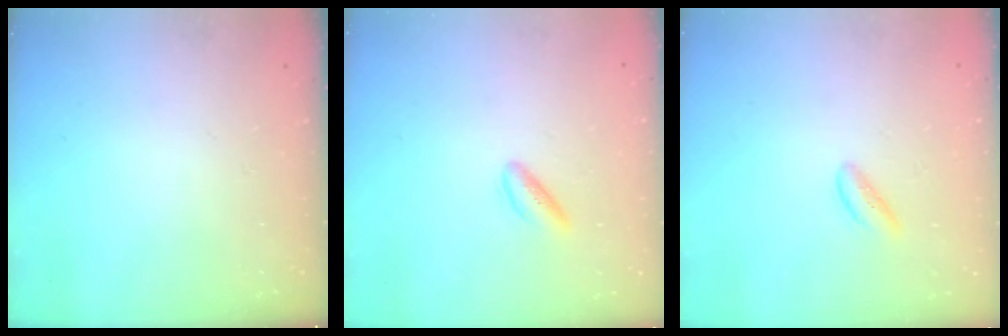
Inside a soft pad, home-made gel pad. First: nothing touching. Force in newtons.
{"total": 4.0, "press": 3.6, "slide": 1.9}
{"total": 1.4, "press": 1.3, "slide": 0.4}